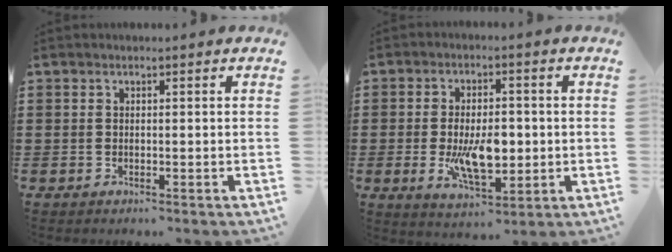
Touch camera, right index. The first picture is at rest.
{"total": 8.7, "force": [-1.0, 4.2, 7.6], "torque": [-0.132, -0.010, -0.024]}